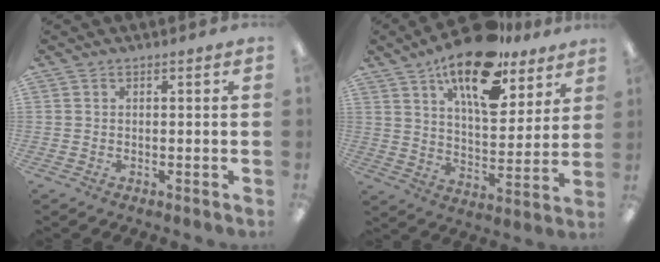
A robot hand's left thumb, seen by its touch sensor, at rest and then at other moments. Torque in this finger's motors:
{"motor_torque": [0.63, 0.79, 1.64, -1.13, 0.16]}